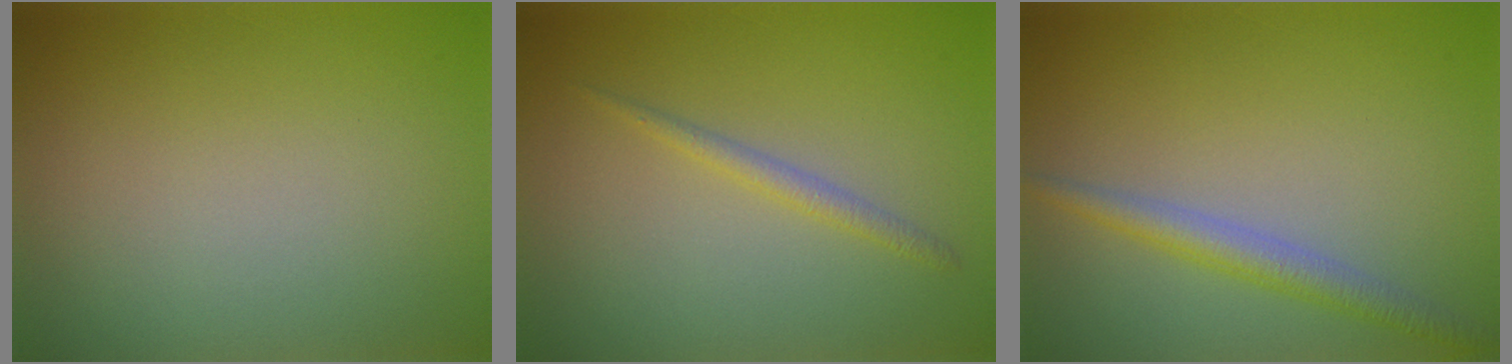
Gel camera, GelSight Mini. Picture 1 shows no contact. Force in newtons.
{"total": 1.4, "press": 1.4, "slide": 0.0}
{"total": 2.8, "press": 2.8, "slide": 0.1}